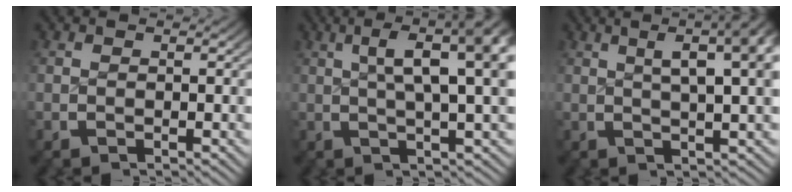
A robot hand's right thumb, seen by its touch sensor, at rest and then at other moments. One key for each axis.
{"total": 11.0, "fx": 4.0, "fy": 4.9, "fz": 9.0, "tx": -0.106, "ty": 0.030, "tz": 0.042}
{"total": 10.2, "fx": 4.3, "fy": 4.3, "fz": 8.2, "tx": -0.083, "ty": 0.040, "tz": 0.047}